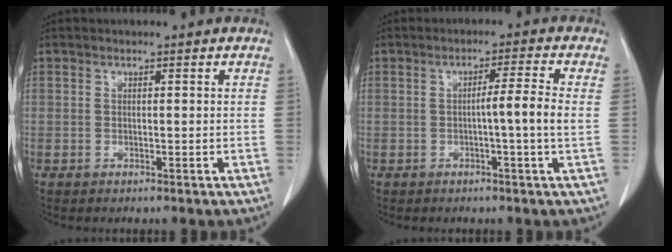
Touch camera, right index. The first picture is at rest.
{"total": 4.4, "force": [-0.5, -1.0, 4.3], "torque": [-0.065, 0.003, -0.009]}